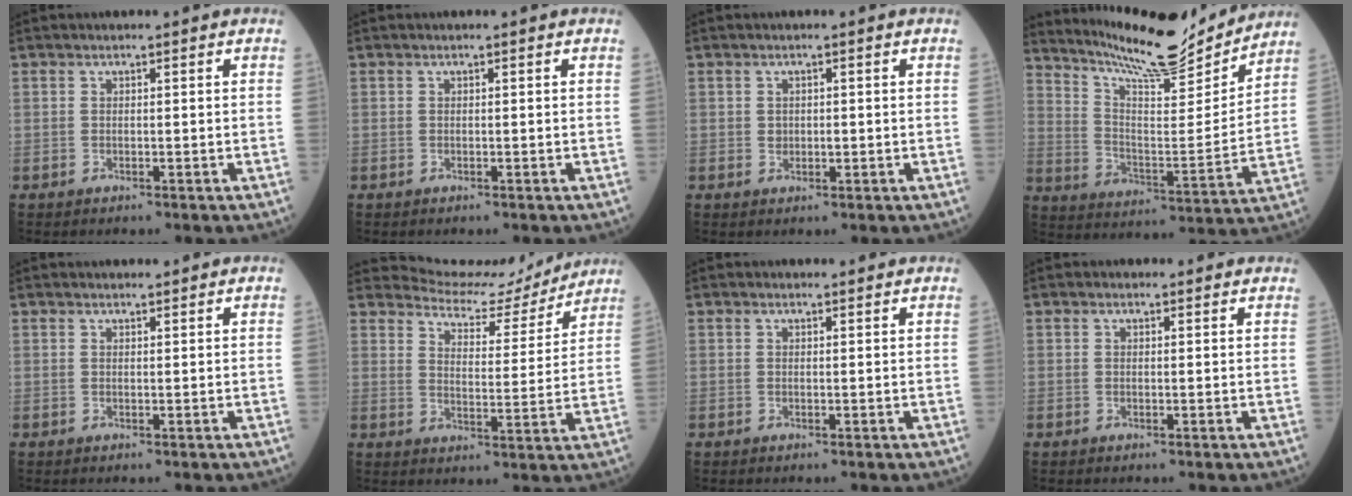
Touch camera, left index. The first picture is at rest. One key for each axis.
{"total": 0.0}
{"total": 1.2, "fx": 0.1, "fy": 1.0, "fz": 0.7, "tx": -0.011, "ty": 0.002, "tz": 0.003}
{"total": 17.3, "fx": 16.1, "fy": 1.6, "fz": 6.0, "tx": -0.112, "ty": -0.018, "tz": 0.253}
{"total": 1.5, "fx": 1.4, "fy": 0.2, "fz": 0.4, "tx": -0.007, "ty": 0.006, "tz": 0.024}
{"total": 10.3, "fx": 10.3, "fy": 1.0, "fz": -0.5, "tx": 0.001, "ty": -0.010, "tz": 0.143}
{"total": 1.1, "fx": 1.1, "fy": 0.1, "fz": 0.0, "tx": -0.011, "ty": 0.002, "tz": 0.015}
{"total": 1.2, "fx": 1.0, "fy": 0.5, "fz": 0.2, "tx": -0.010, "ty": 0.005, "tz": 0.010}